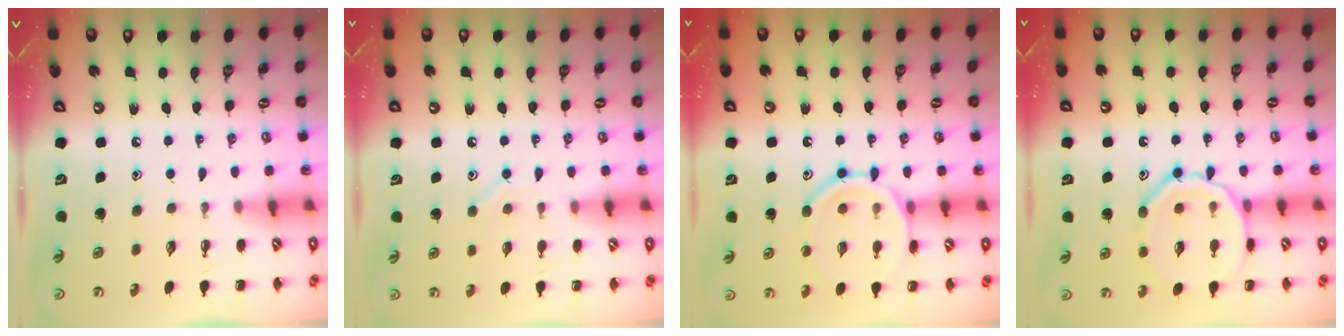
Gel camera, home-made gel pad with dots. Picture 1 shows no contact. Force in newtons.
{"total": 6.7, "press": 6.6, "slide": 1.1}
{"total": 13.8, "press": 13.8, "slide": 1.4}
{"total": 13.8, "press": 13.8, "slide": 0.6}